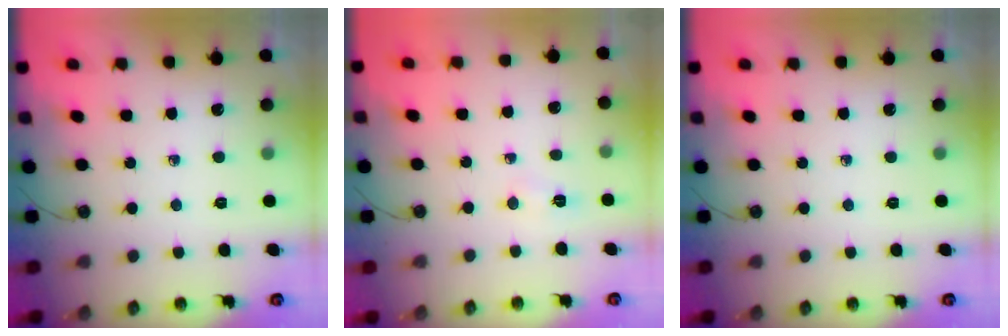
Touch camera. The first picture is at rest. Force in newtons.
{"total": 2.5, "press": 2.4, "slide": 0.4}
{"total": 0.0}